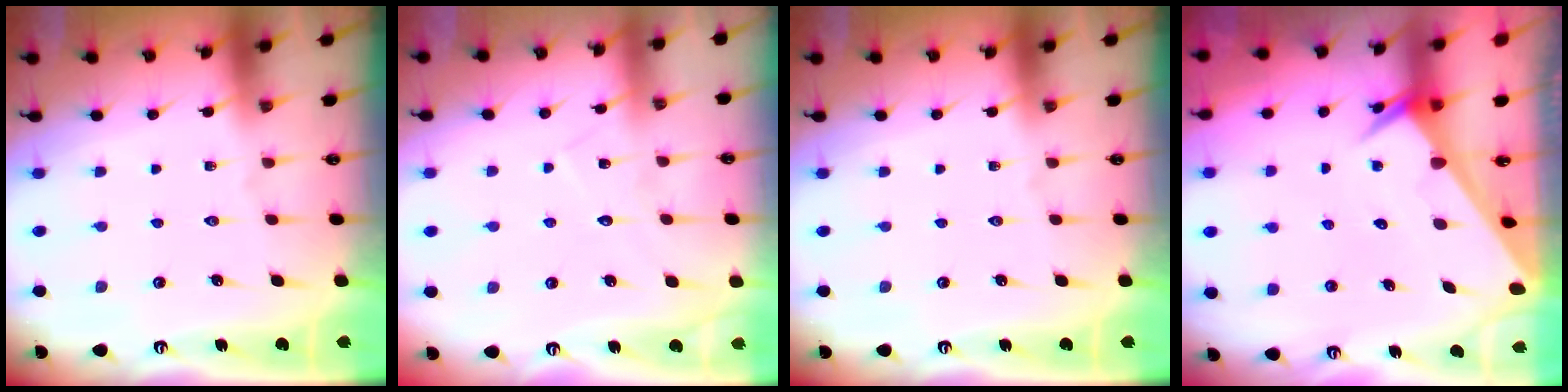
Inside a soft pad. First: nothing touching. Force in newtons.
{"total": 6.8, "press": 6.8, "slide": 0.4}
{"total": 0.0}
{"total": 2.8, "press": 2.8, "slide": 0.0}